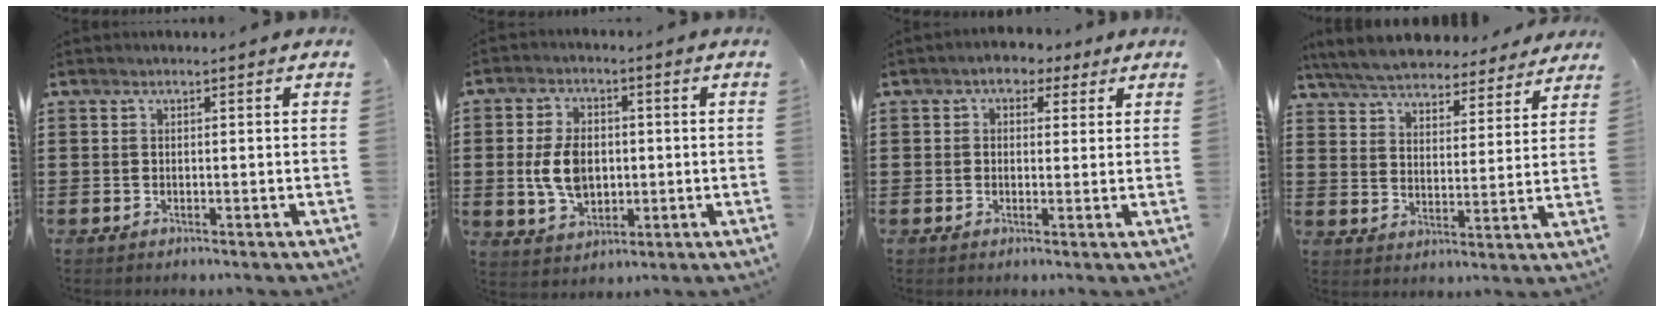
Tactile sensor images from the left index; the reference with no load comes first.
{"total": 7.5, "force": [-0.1, 4.9, 5.7], "torque": [-0.130, 0.003, -0.010]}
{"total": 2.7, "force": [1.6, 1.8, 1.3], "torque": [-0.026, 0.009, 0.024]}
{"total": 6.5, "force": [6.3, 0.6, 1.3], "torque": [-0.055, -0.034, 0.113]}